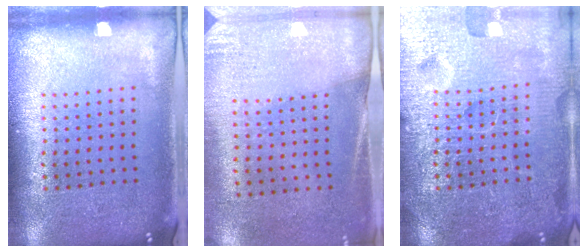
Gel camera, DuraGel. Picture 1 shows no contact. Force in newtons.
{"total": 2.6, "press": 2.2, "slide": 1.3}
{"total": 7.0, "press": 7.0, "slide": 0.9}